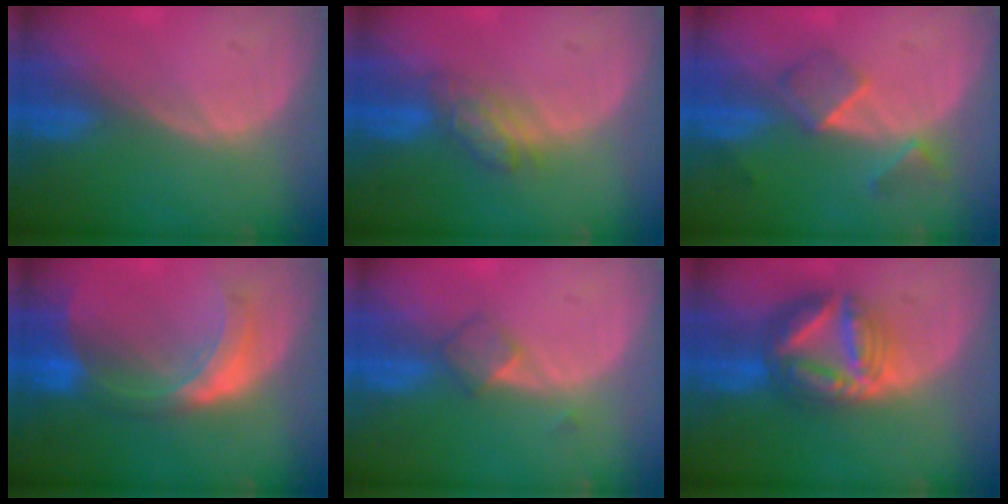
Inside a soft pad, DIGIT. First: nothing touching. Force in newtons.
{"total": 4.6, "press": 4.4, "slide": 1.4}
{"total": 5.4, "press": 4.6, "slide": 2.8}
{"total": 8.2, "press": 7.3, "slide": 3.8}
{"total": 3.0, "press": 2.7, "slide": 1.2}
{"total": 8.5, "press": 8.5, "slide": 0.7}